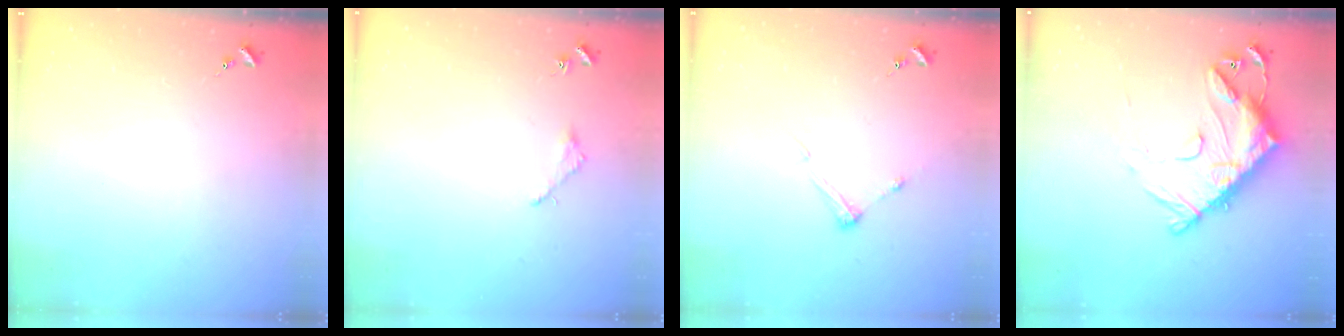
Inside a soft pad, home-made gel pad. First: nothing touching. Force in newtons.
{"total": 1.6, "press": 1.6, "slide": 0.2}
{"total": 5.6, "press": 5.5, "slide": 0.7}
{"total": 16.1, "press": 16.0, "slide": 1.6}